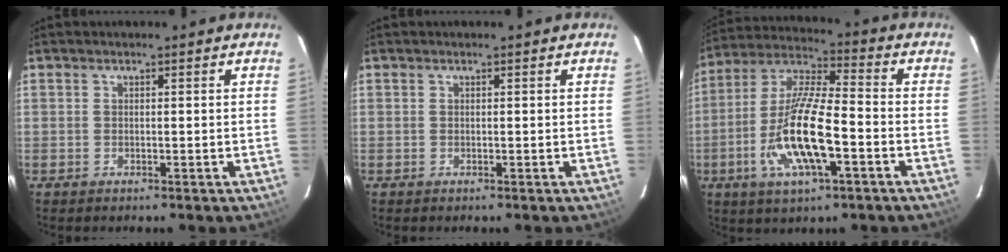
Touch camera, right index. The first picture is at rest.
{"total": 0.0}
{"total": 15.6, "force": [-5.1, 3.9, 14.2], "torque": [-0.293, -0.011, -0.099]}